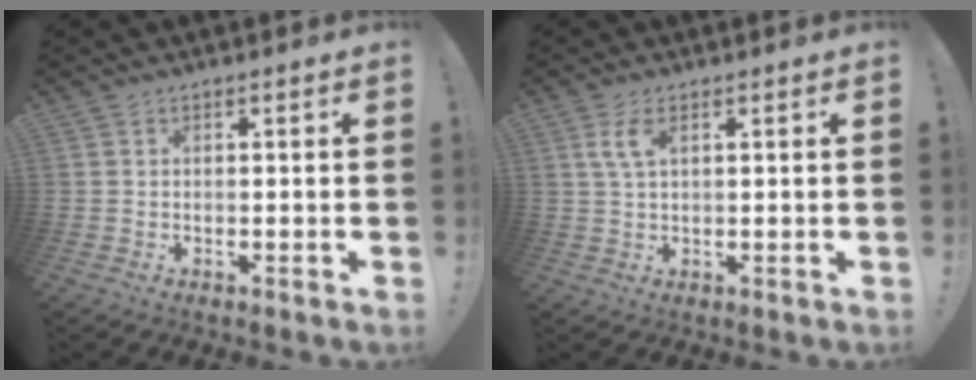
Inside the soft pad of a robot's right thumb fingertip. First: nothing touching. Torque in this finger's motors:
{"motor_torque": [0.39, 0.79, 0.54, 0.12, 0.04]}